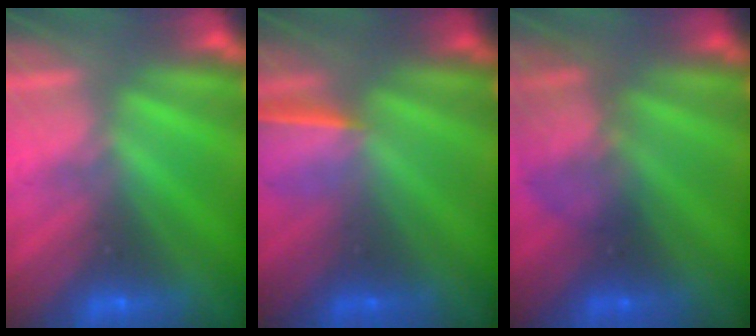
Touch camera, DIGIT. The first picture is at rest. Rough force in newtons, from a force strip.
{"total": 1.6}
{"total": 2.2}